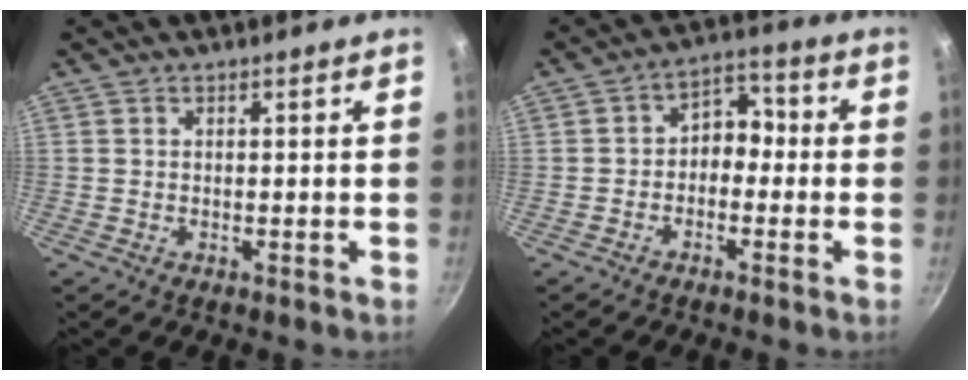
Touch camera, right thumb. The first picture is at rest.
{"total": 6.0, "force": [-1.0, 4.6, 3.8], "torque": [-0.017, 0.031, -0.032]}